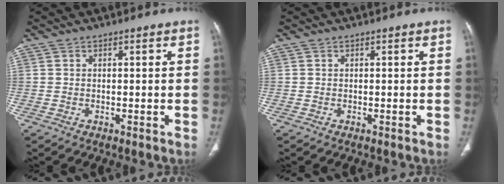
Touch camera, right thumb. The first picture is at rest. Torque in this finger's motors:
{"motor_torque": [0.31, -0.02, 0.34, 0.07, 0.04]}